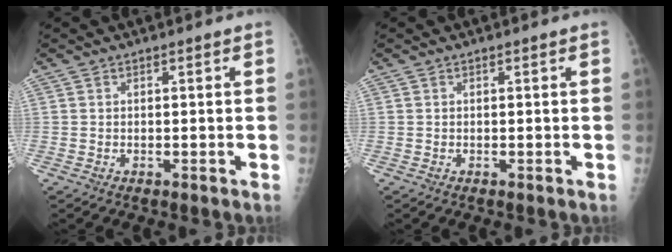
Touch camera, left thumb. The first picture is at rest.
{"total": 0.0}